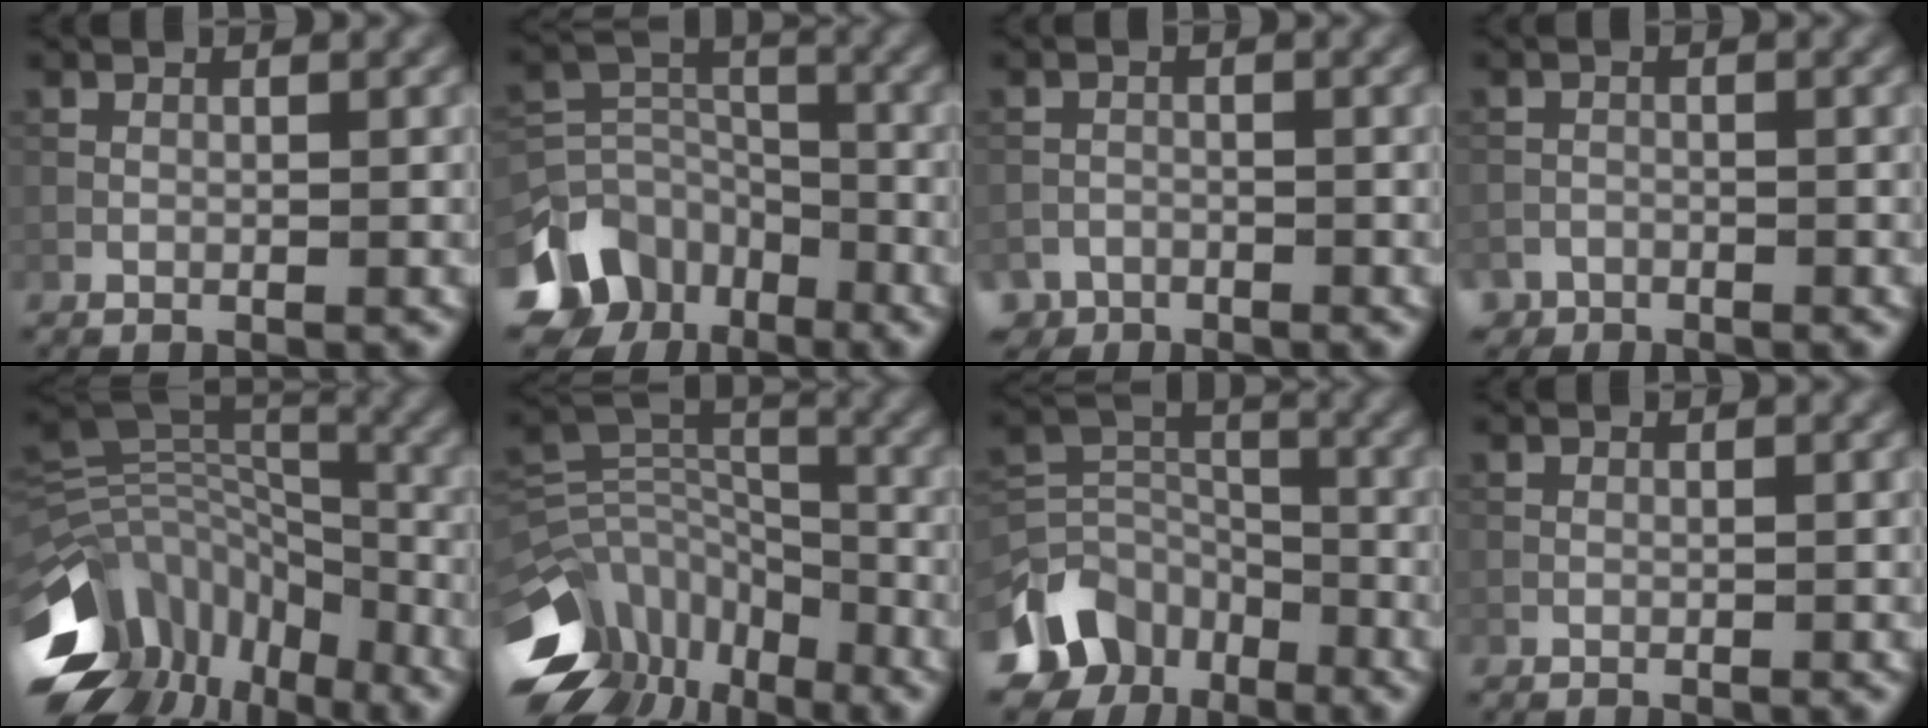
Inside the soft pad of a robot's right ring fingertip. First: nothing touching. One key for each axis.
{"total": 8.6, "fx": -5.2, "fy": 6.2, "fz": 3.1, "tx": -0.051, "ty": 0.002, "tz": -0.104}
{"total": 3.0, "fx": -2.7, "fy": 1.2, "fz": -0.2, "tx": 0.009, "ty": -0.007, "tz": -0.045}
{"total": 2.2, "fx": -1.9, "fy": 1.0, "fz": -0.3, "tx": 0.012, "ty": -0.001, "tz": -0.032}
{"total": 14.0, "fx": -7.1, "fy": 8.5, "fz": 8.6, "tx": -0.176, "ty": 0.021, "tz": -0.120}
{"total": 11.0, "fx": -5.9, "fy": 7.2, "fz": 5.8, "tx": -0.118, "ty": 0.029, "tz": -0.109}
{"total": 7.4, "fx": -4.7, "fy": 5.2, "fz": 2.5, "tx": -0.037, "ty": -0.005, "tz": -0.102}
{"total": 0.0}